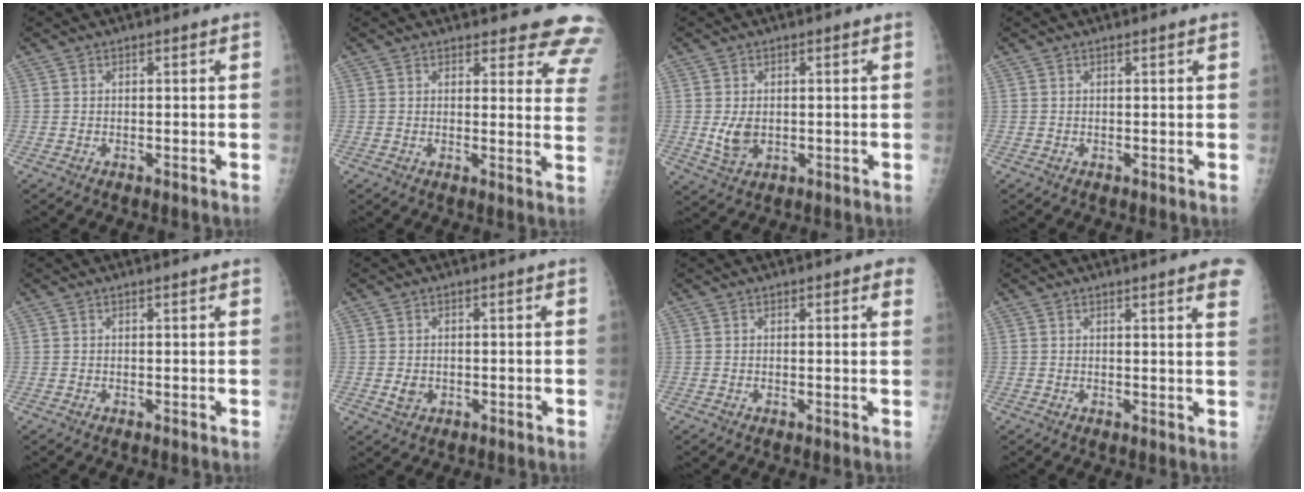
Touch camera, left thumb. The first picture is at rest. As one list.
[{"total": 12.7, "force": [11.7, 3.7, 3.2], "torque": [0.020, -0.086, 0.100]}, {"total": 4.4, "force": [0.0, 3.1, 3.1], "torque": [-0.048, -0.008, 0.008]}, {"total": 0.7, "force": [0.5, 0.0, 0.4], "torque": [-0.008, 0.001, 0.009]}, {"total": 1.0, "force": [0.8, 0.0, 0.6], "torque": [-0.006, 0.002, 0.011]}, {"total": 2.1, "force": [-0.3, 1.8, 1.1], "torque": [-0.013, 0.000, 0.000]}, {"total": 3.0, "force": [1.9, 1.0, 2.1], "torque": [-0.006, -0.001, 0.018]}, {"total": 6.2, "force": [4.1, 0.4, 4.5], "torque": [-0.045, -0.009, 0.035]}]